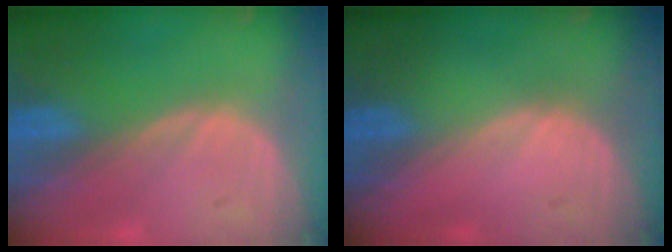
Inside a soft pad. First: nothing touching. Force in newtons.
{"total": 0.6, "press": 0.1, "slide": 0.6}